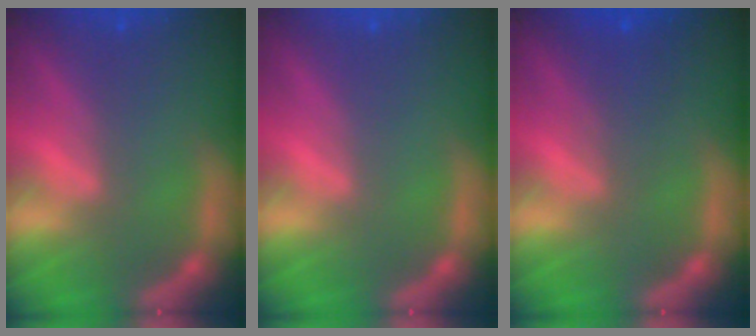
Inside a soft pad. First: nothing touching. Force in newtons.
{"total": 0.0}
{"total": 2.5}